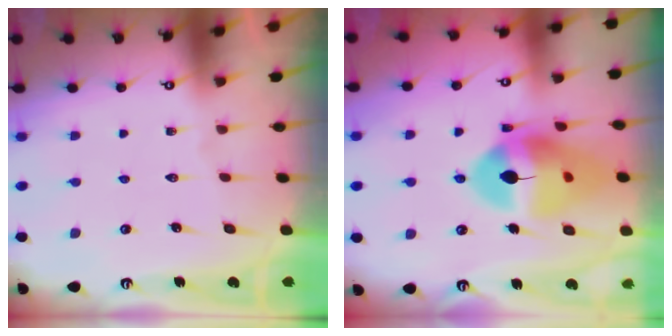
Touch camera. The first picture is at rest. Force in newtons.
{"total": 18.3, "press": 18.1, "slide": 2.0}